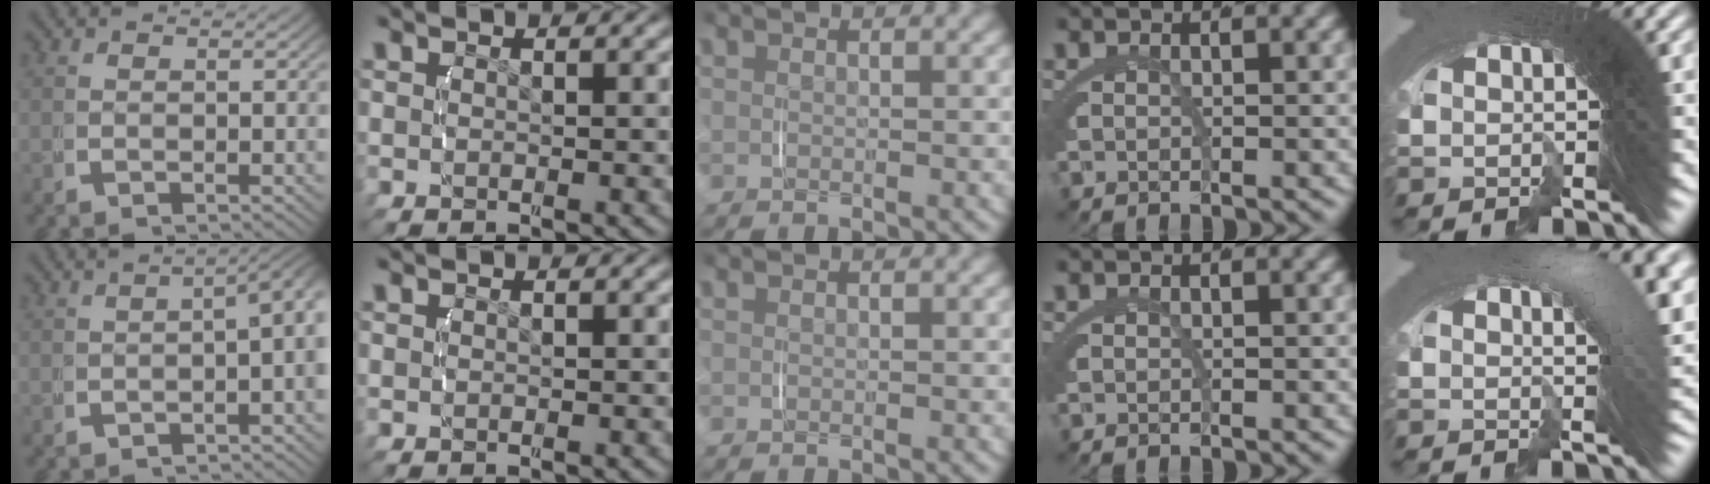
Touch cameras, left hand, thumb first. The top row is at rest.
{"thumb": {"total": 5.4, "force": [-0.7, 2.2, 4.9], "torque": [-0.063, 0.002, -0.012]}, "little": {"total": 5.4, "force": [1.0, 2.2, 4.9], "torque": [-0.047, 0.016, 0.003]}}